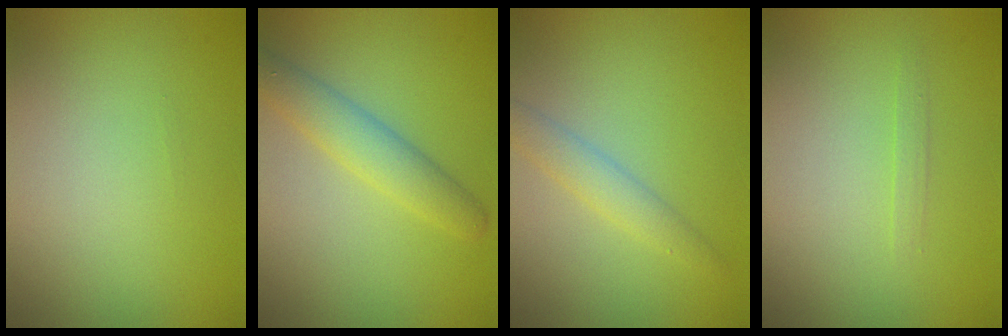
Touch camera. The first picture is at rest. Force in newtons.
{"total": 3.4, "press": 3.4, "slide": 0.0}
{"total": 2.2, "press": 2.2, "slide": 0.0}
{"total": 0.6, "press": 0.6, "slide": 0.0}